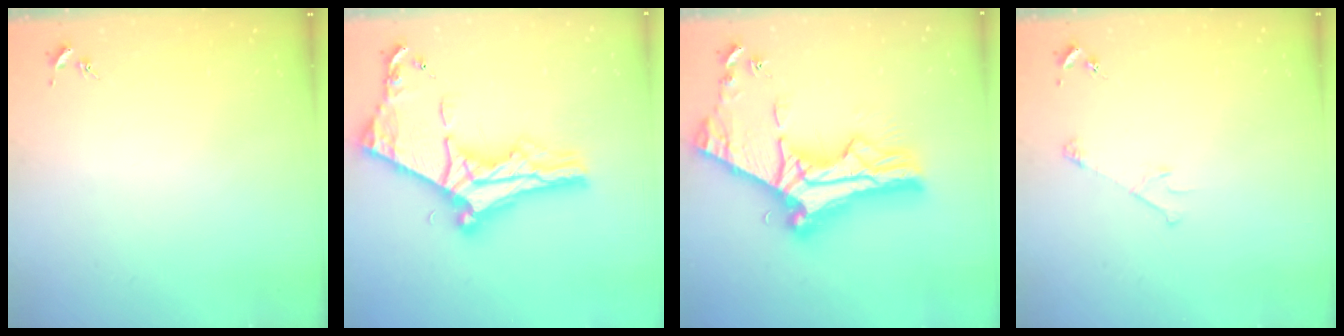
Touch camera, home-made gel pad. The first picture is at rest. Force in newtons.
{"total": 11.3, "press": 11.3, "slide": 0.9}
{"total": 15.6, "press": 15.6, "slide": 1.5}
{"total": 2.9, "press": 2.9, "slide": 0.3}